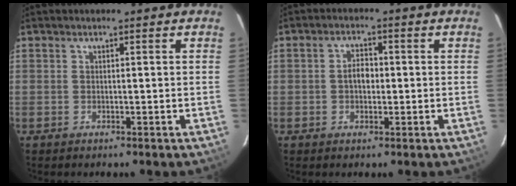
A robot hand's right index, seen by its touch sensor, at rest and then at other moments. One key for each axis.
{"total": 2.7, "fx": -0.1, "fy": 1.8, "fz": 2.0, "tx": -0.035, "ty": 0.008, "tz": -0.002}